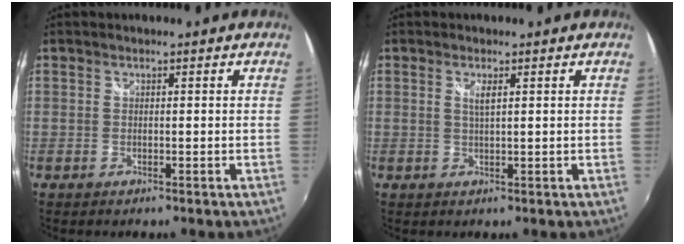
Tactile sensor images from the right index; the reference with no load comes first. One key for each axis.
{"total": 1.6, "fx": 0.6, "fy": 0.2, "fz": 1.5, "tx": -0.026, "ty": 0.000, "tz": 0.009}